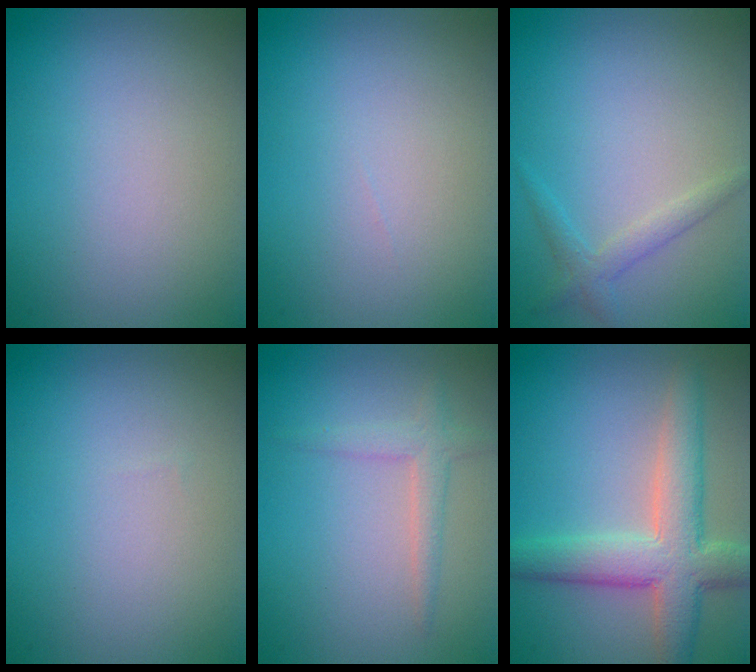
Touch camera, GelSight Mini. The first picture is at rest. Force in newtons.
{"total": 0.0}
{"total": 1.6, "press": 1.6, "slide": 0.1}
{"total": 0.0}
{"total": 1.9, "press": 1.9, "slide": 0.1}
{"total": 6.1, "press": 6.1, "slide": 0.4}